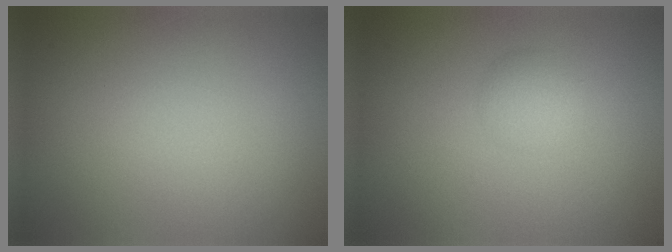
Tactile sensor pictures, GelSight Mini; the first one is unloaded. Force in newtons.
{"total": 1.8, "press": 1.8, "slide": 0.0}